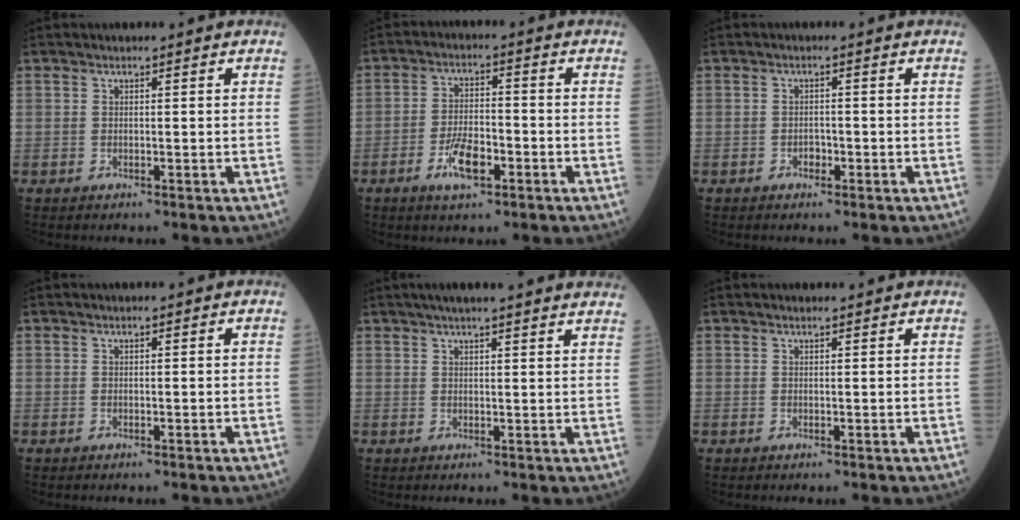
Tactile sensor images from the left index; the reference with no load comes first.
{"total": 6.0, "force": [-3.0, 2.1, 4.8], "torque": [-0.098, -0.002, -0.055]}
{"total": 1.3, "force": [-0.7, 0.8, 0.7], "torque": [-0.009, 0.004, -0.012]}
{"total": 0.0}
{"total": 15.1, "force": [13.4, 0.7, 6.9], "torque": [-0.094, 0.027, 0.158]}
{"total": 1.3, "force": [1.2, 0.0, 0.2], "torque": [-0.009, 0.005, 0.017]}